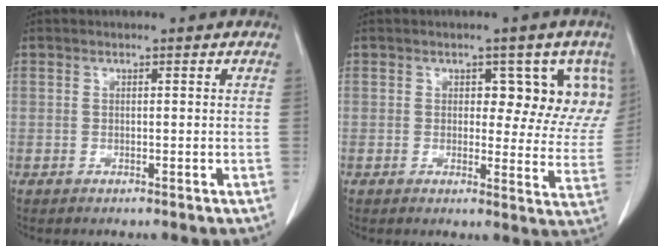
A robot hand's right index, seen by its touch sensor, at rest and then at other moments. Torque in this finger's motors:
{"motor_torque": [0.32, 0.08, 0.32, 0.03]}